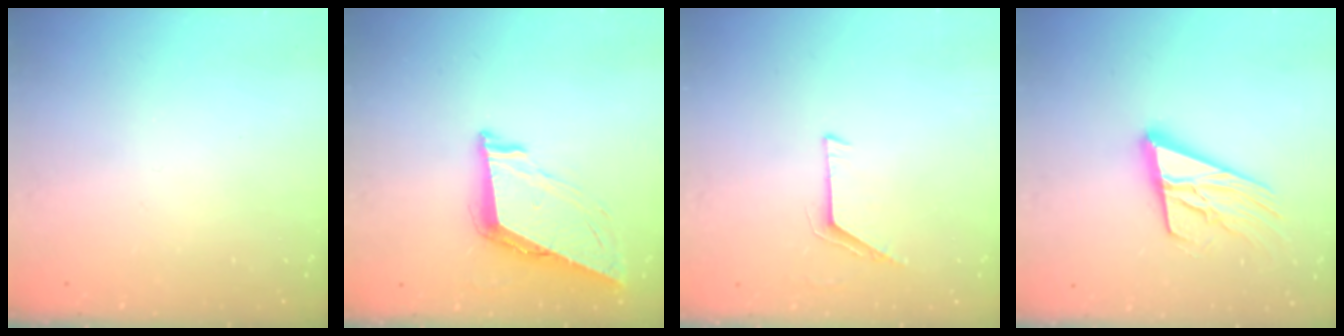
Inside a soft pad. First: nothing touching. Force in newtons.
{"total": 8.9, "press": 8.5, "slide": 2.7}
{"total": 6.1, "press": 6.0, "slide": 0.6}
{"total": 18.2, "press": 17.7, "slide": 4.2}